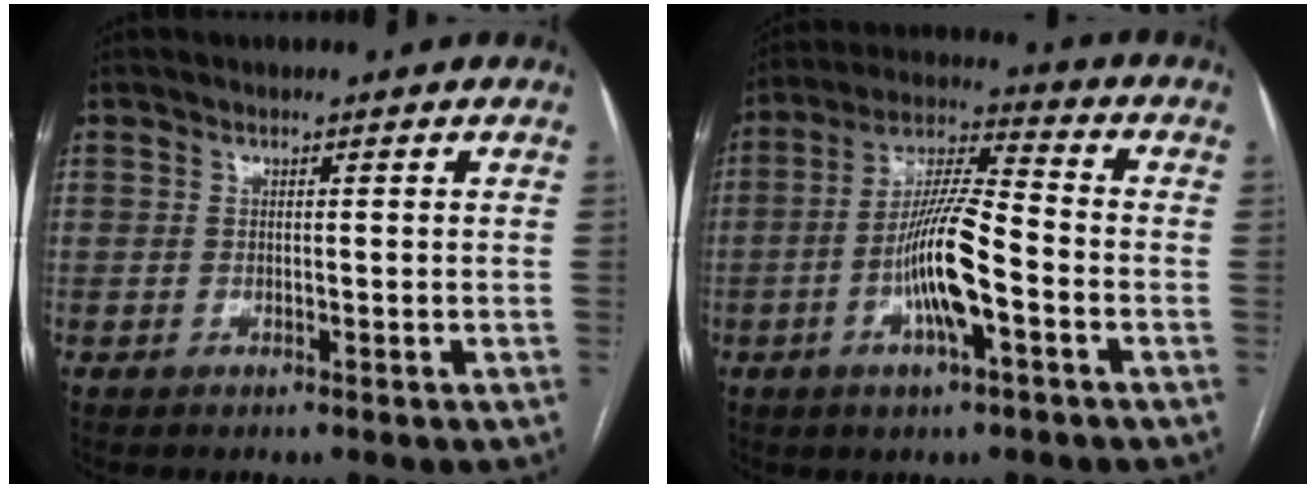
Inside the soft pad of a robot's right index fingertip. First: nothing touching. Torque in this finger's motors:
{"motor_torque": [2.14, 0.00, 0.38, 0.21]}